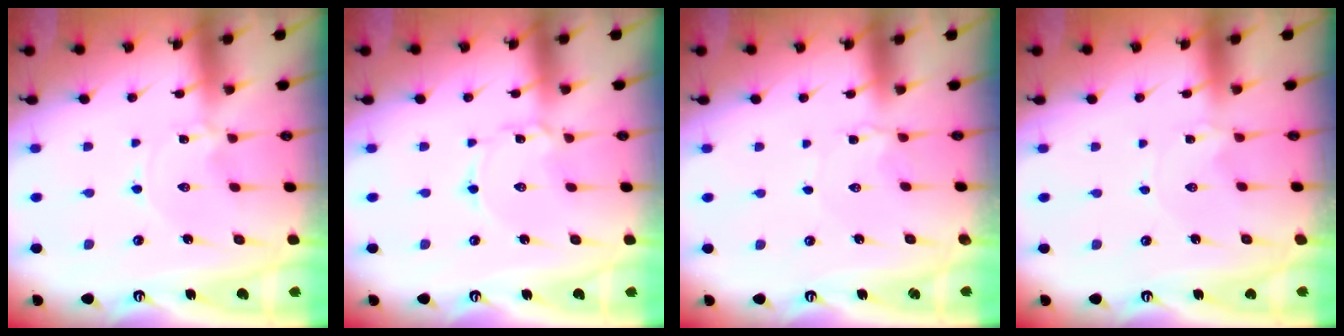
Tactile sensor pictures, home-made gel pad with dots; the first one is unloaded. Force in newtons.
{"total": 2.2, "press": 2.2, "slide": 0.2}
{"total": 1.4, "press": 1.3, "slide": 0.2}
{"total": 0.0}